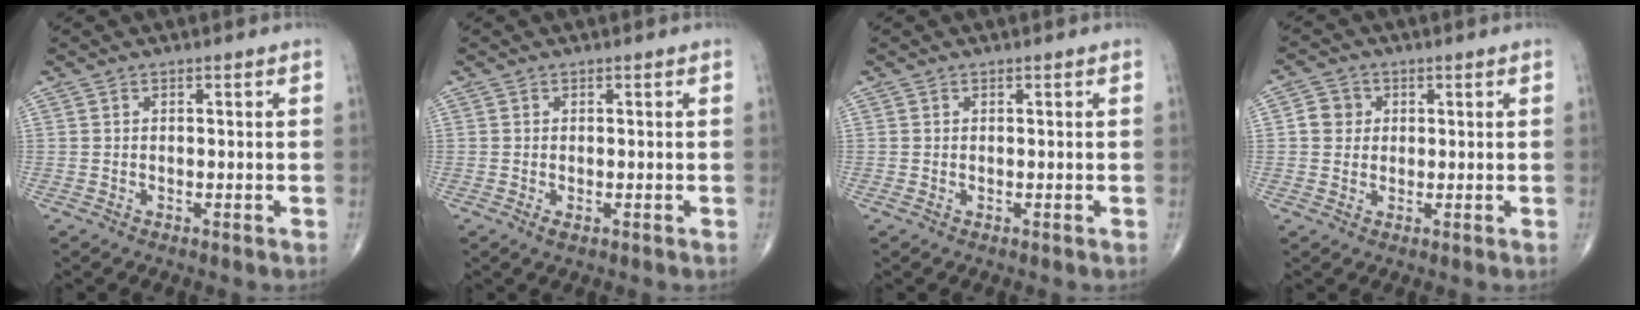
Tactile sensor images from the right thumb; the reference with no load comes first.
{"total": 1.1, "force": [-0.4, 0.5, 0.9], "torque": [-0.018, -0.004, -0.006]}
{"total": 0.0}
{"total": 3.9, "force": [0.6, 3.6, 1.3], "torque": [-0.004, 0.004, 0.005]}